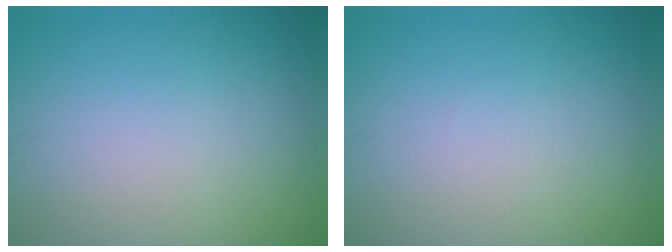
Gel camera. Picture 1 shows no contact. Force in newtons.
{"total": 0.0}